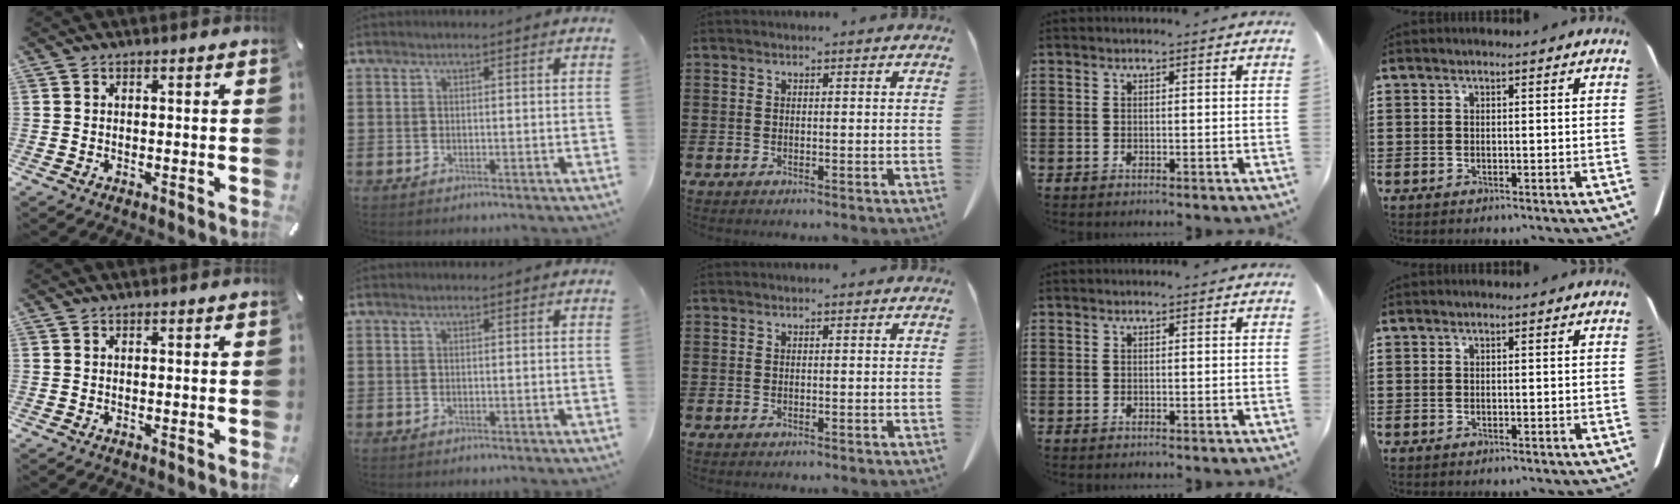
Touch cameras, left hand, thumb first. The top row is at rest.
{}